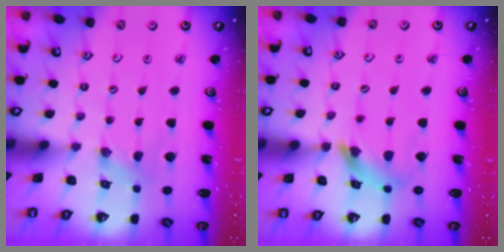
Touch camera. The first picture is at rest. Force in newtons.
{"total": 9.2, "press": 9.2, "slide": 0.8}